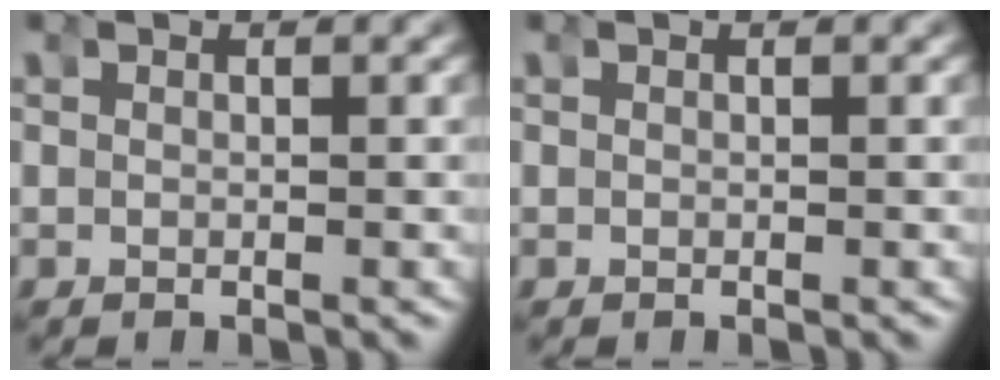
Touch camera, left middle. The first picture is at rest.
{"total": 0.0}